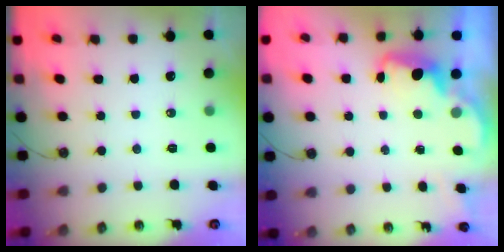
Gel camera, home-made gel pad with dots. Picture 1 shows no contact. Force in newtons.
{"total": 2.2, "press": 2.2, "slide": 0.6}